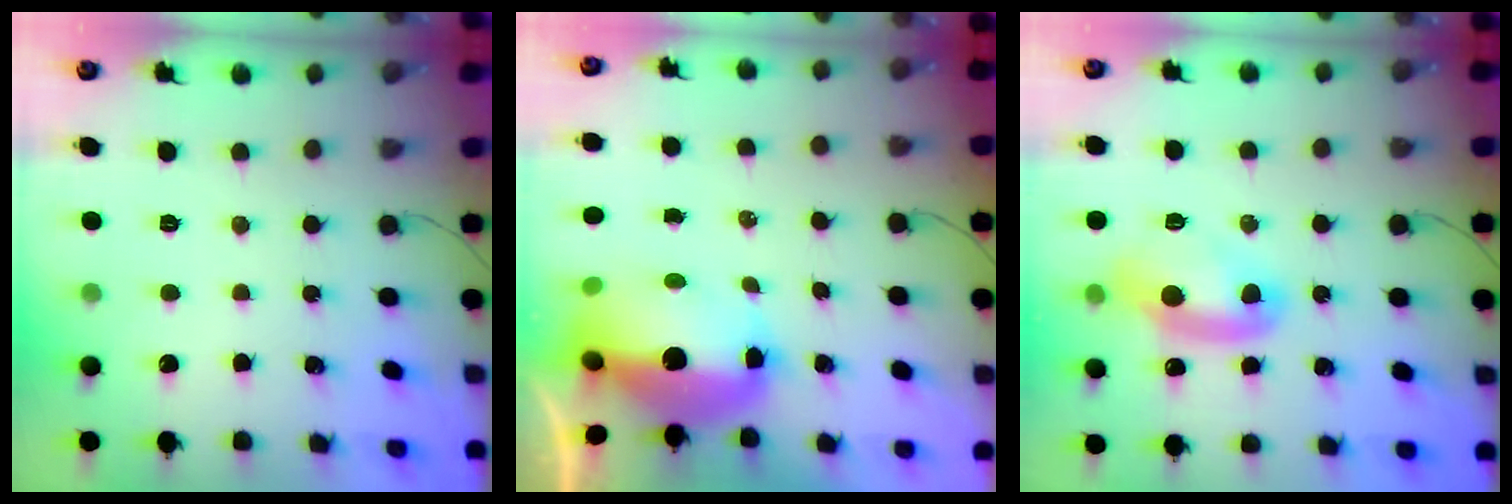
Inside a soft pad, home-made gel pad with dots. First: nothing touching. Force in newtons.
{"total": 17.7, "press": 14.1, "slide": 10.6}
{"total": 14.4, "press": 10.9, "slide": 9.5}